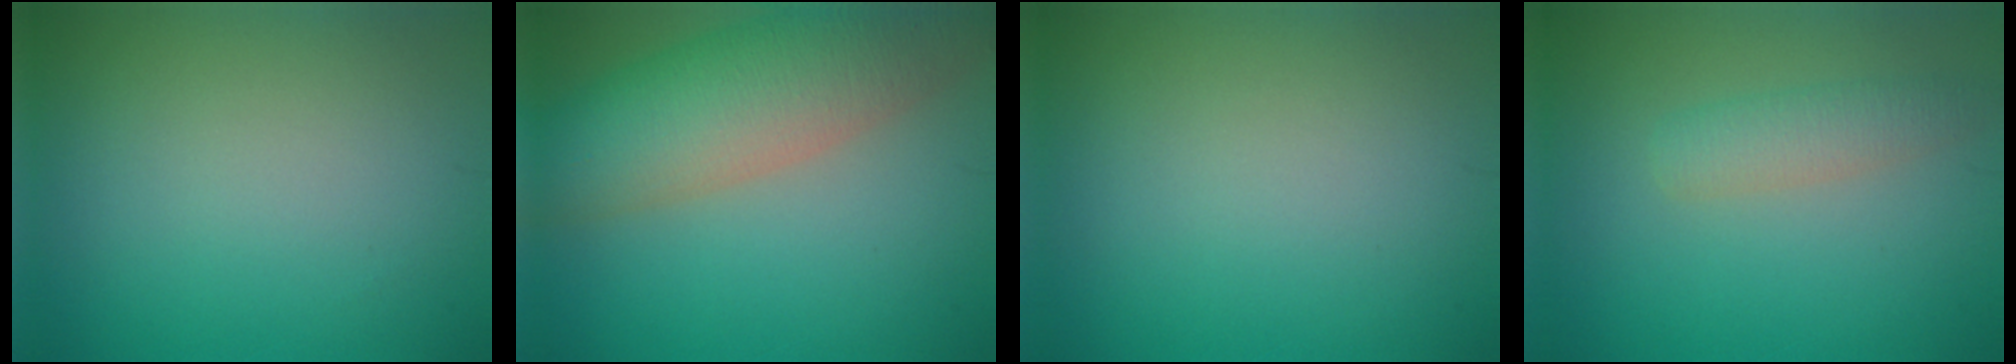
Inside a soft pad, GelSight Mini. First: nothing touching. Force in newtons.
{"total": 9.7, "press": 9.7, "slide": 0.5}
{"total": 0.0}
{"total": 2.6, "press": 2.6, "slide": 0.2}